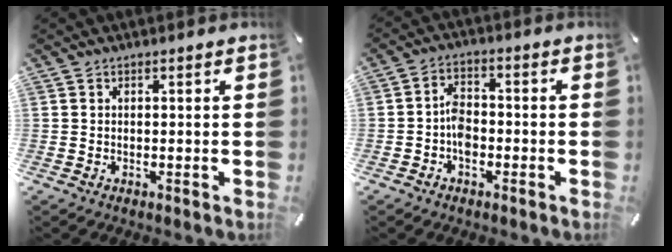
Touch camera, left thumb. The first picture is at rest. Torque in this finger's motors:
{"motor_torque": [0.55, 1.66, 0.29, 0.66, 0.04]}